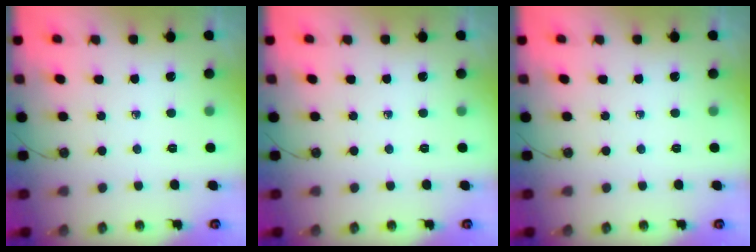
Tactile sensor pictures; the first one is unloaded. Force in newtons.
{"total": 0.0}
{"total": 0.0}